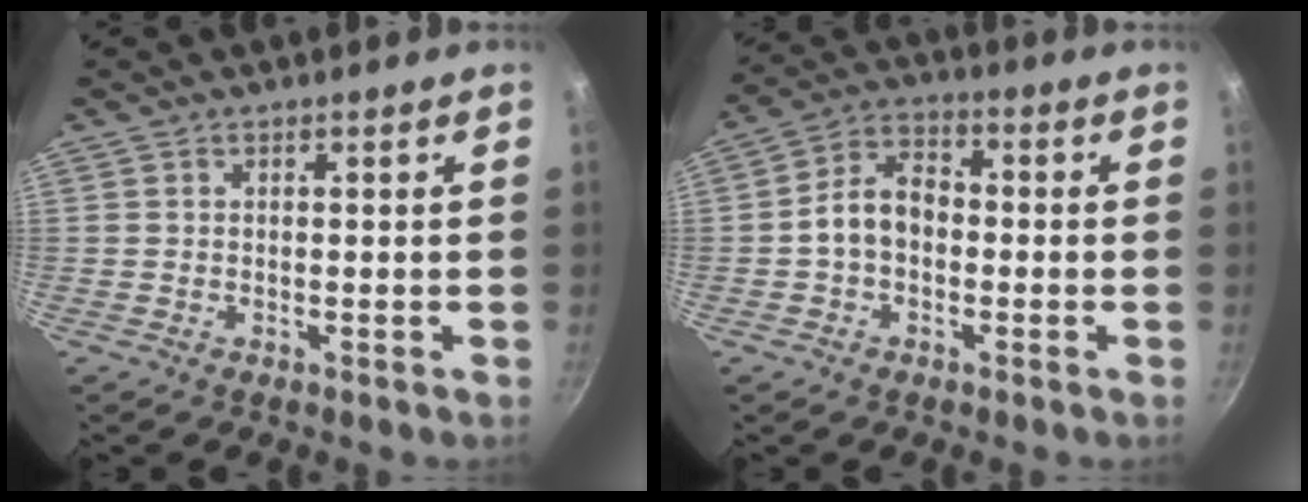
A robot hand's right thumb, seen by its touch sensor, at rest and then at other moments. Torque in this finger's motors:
{"motor_torque": [0.16, 0.13, 0.29, 0.00, 0.12]}